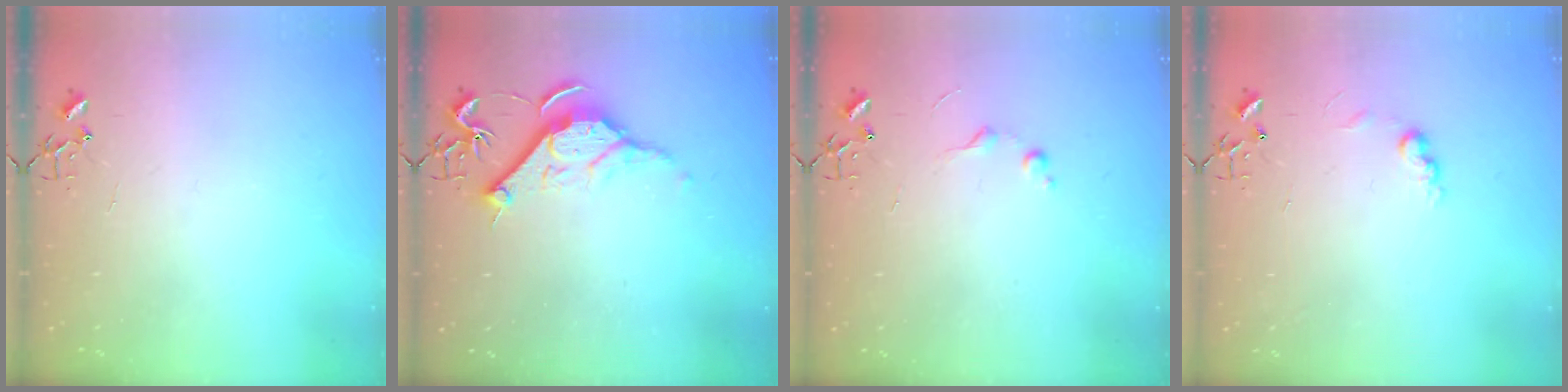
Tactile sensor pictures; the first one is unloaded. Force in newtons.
{"total": 11.4, "press": 11.4, "slide": 0.8}
{"total": 6.8, "press": 6.7, "slide": 0.8}
{"total": 6.6, "press": 6.5, "slide": 0.9}